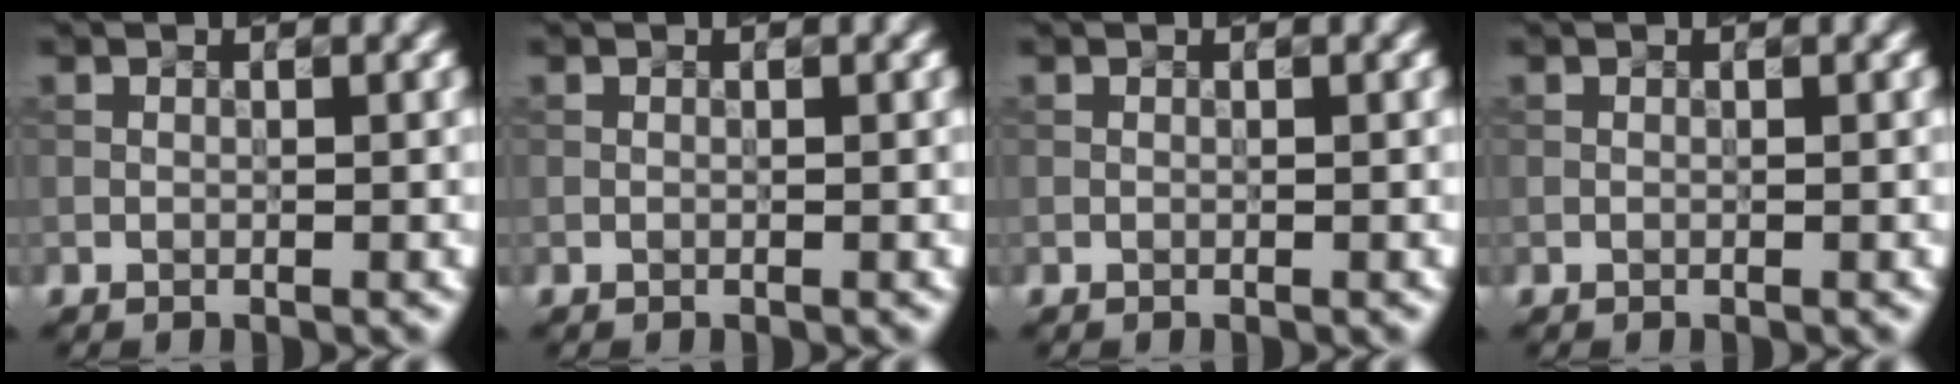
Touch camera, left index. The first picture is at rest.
{"total": 0.0}
{"total": 0.0}
{"total": 0.0}